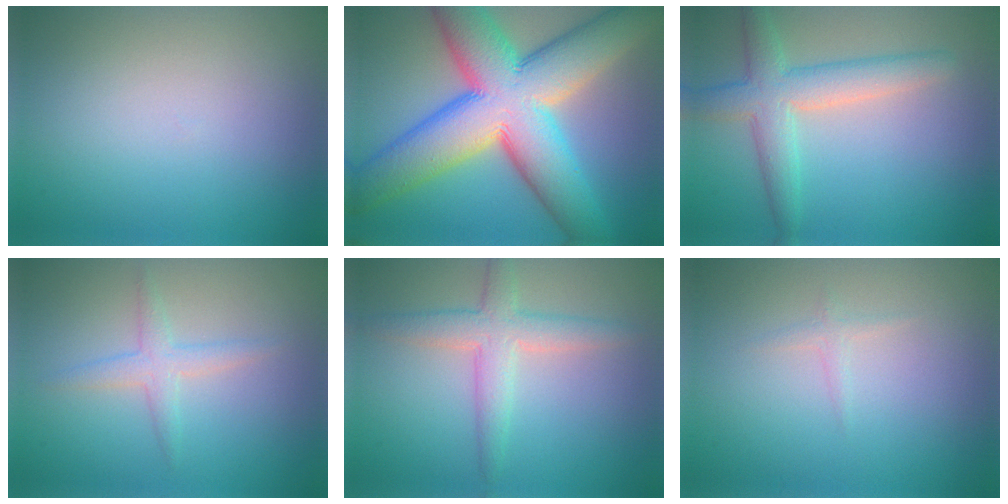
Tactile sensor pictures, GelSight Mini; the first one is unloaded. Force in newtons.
{"total": 15.8, "press": 15.8, "slide": 0.8}
{"total": 4.9, "press": 4.9, "slide": 0.2}
{"total": 2.0, "press": 2.0, "slide": 0.1}
{"total": 3.7, "press": 3.7, "slide": 0.2}
{"total": 0.8, "press": 0.8, "slide": 0.0}